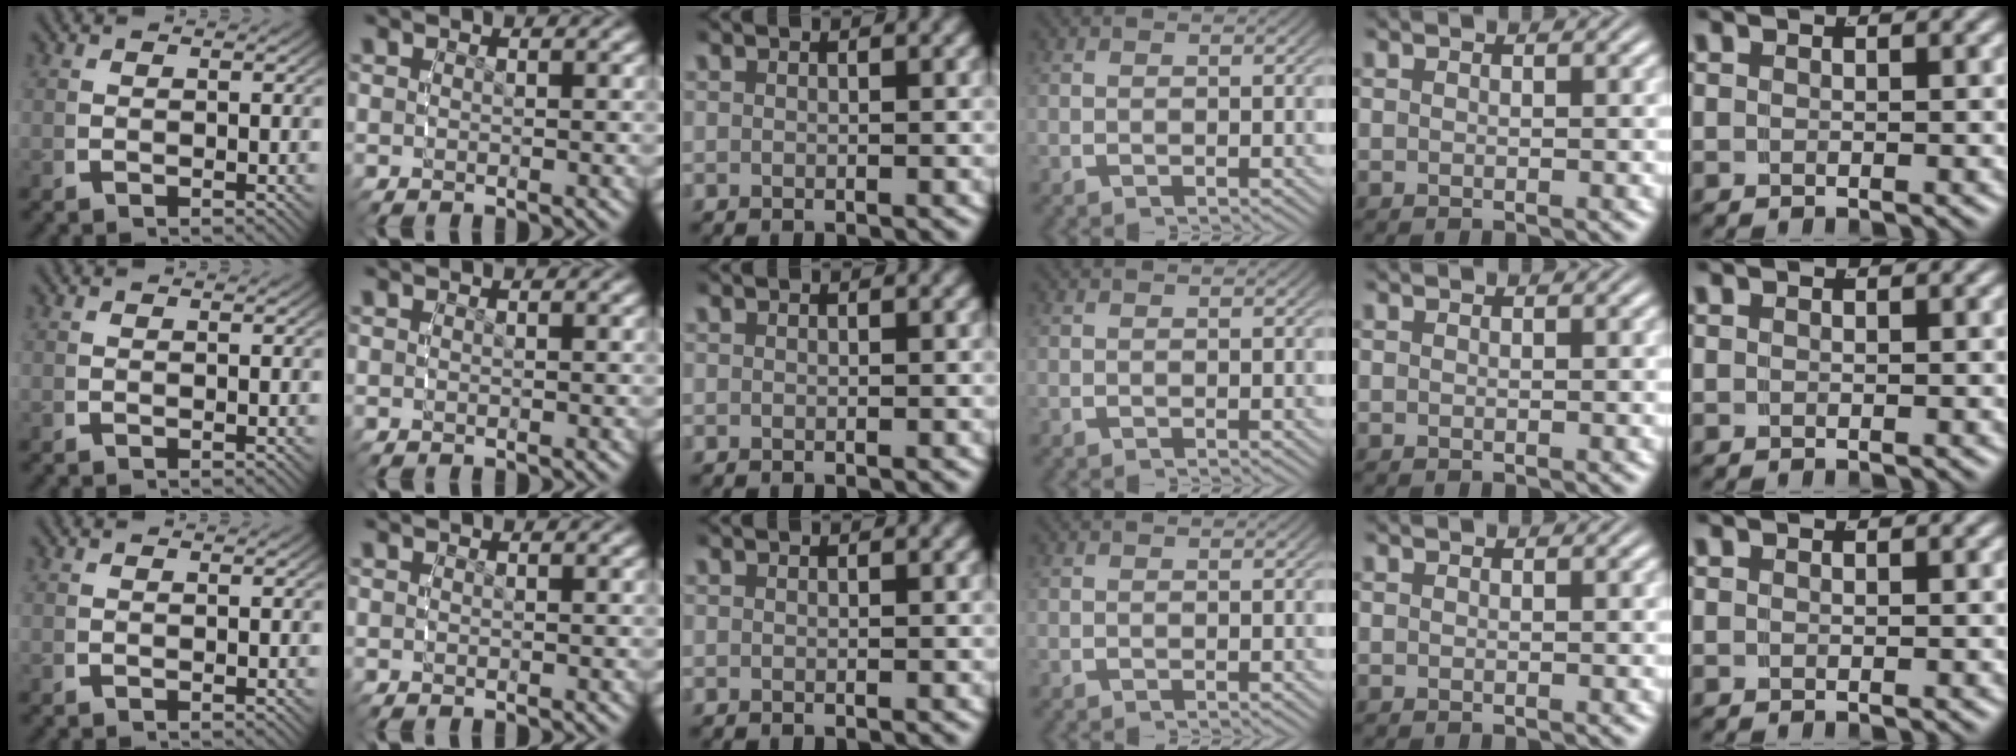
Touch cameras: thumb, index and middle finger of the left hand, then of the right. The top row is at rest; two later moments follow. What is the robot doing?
{"motion": "reach", "object": "hoodie"}